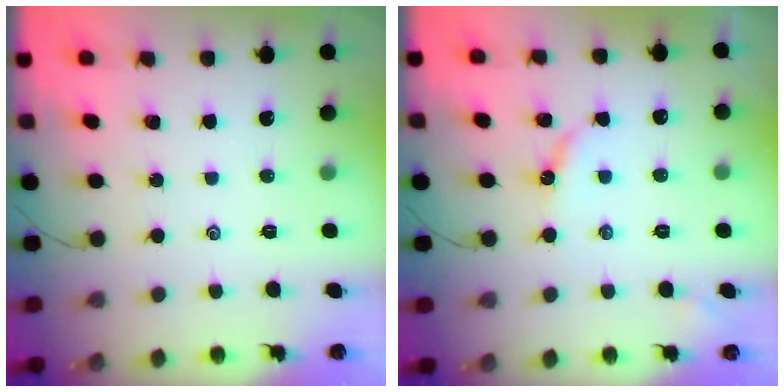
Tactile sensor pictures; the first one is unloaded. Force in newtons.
{"total": 5.4, "press": 5.4, "slide": 0.7}